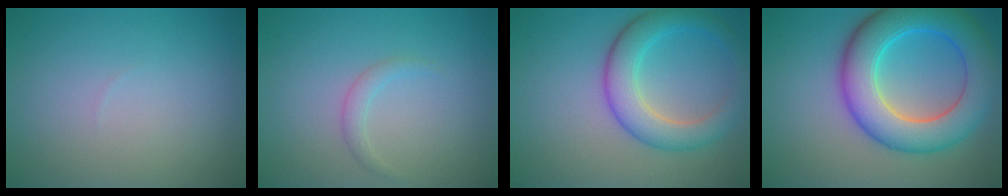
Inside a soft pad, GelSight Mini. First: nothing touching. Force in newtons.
{"total": 1.1, "press": 1.1, "slide": 0.1}
{"total": 5.1, "press": 5.0, "slide": 0.3}
{"total": 9.4, "press": 9.4, "slide": 0.5}